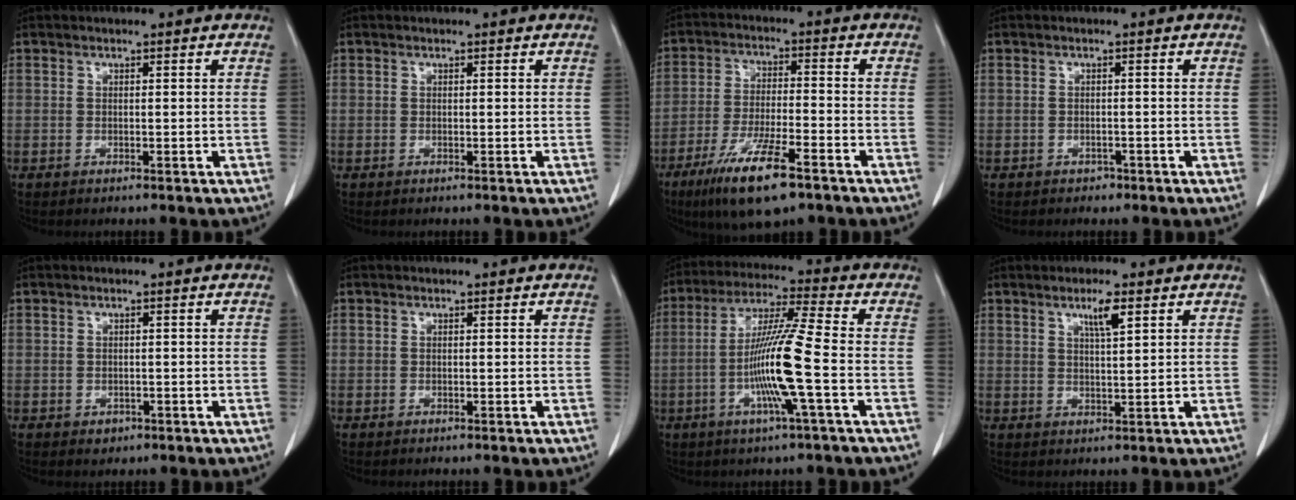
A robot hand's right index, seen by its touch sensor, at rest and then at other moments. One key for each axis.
{"total": 0.0}
{"total": 11.9, "fx": -7.4, "fy": 2.1, "fz": 9.1, "tx": -0.174, "ty": -0.021, "tz": -0.125}
{"total": 1.1, "fx": -0.7, "fy": 0.8, "fz": 0.1, "tx": -0.005, "ty": 0.003, "tz": -0.010}
{"total": 1.4, "fx": -0.6, "fy": 1.2, "fz": 0.4, "tx": -0.003, "ty": 0.004, "tz": -0.004}
{"total": 0.0}
{"total": 12.0, "fx": -2.8, "fy": -0.9, "fz": 11.7, "tx": -0.224, "ty": -0.005, "tz": -0.061}
{"total": 3.6, "fx": 2.0, "fy": 0.2, "fz": 3.1, "tx": -0.055, "ty": -0.002, "tz": 0.035}